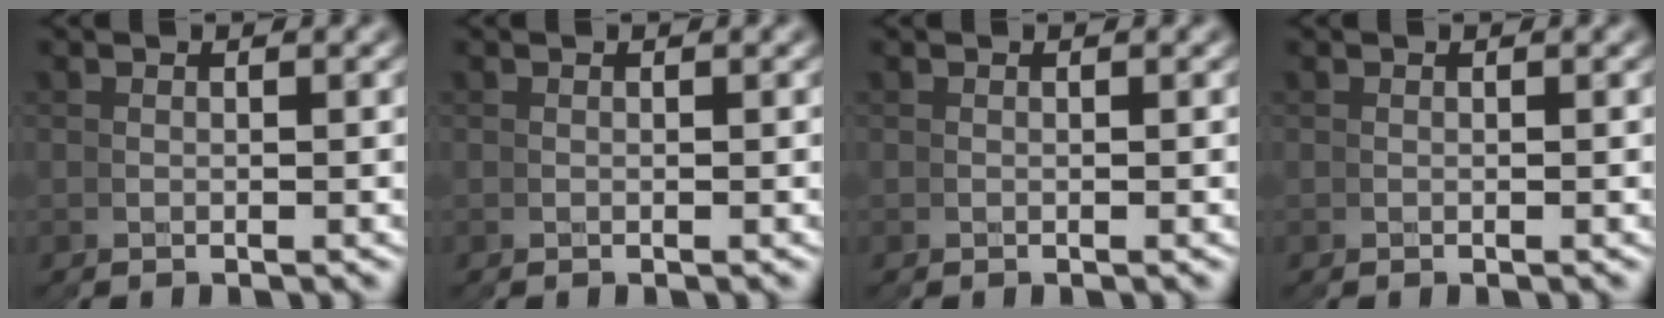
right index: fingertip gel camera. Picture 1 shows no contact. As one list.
[{"total": 0.0}, {"total": 0.0}, {"total": 0.0}]